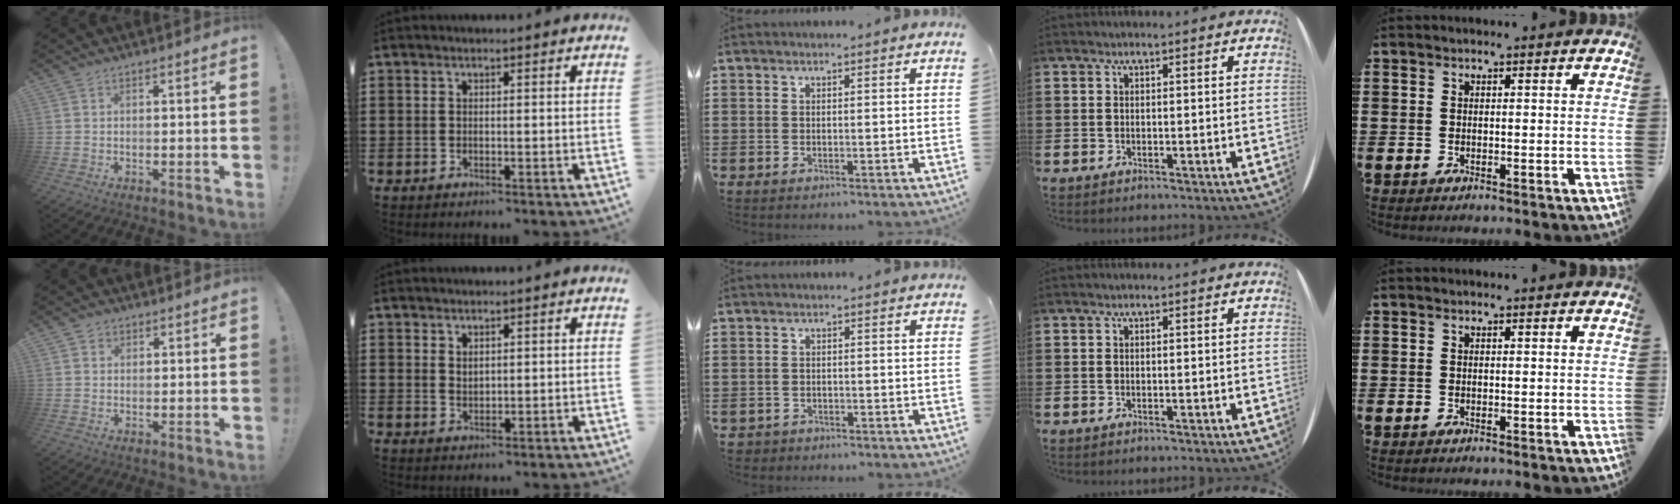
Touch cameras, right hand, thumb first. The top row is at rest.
{"thumb": {"total": 1.6, "force": [0.7, 1.4, 0.3], "torque": [0.000, -0.002, 0.012]}, "index": {"total": 1.4, "force": [1.2, 0.7, 0.3], "torque": [-0.007, 0.003, 0.024]}, "middle": {"total": 1.5, "force": [-1.3, 0.6, -0.2], "torque": [0.000, 0.001, -0.032]}}